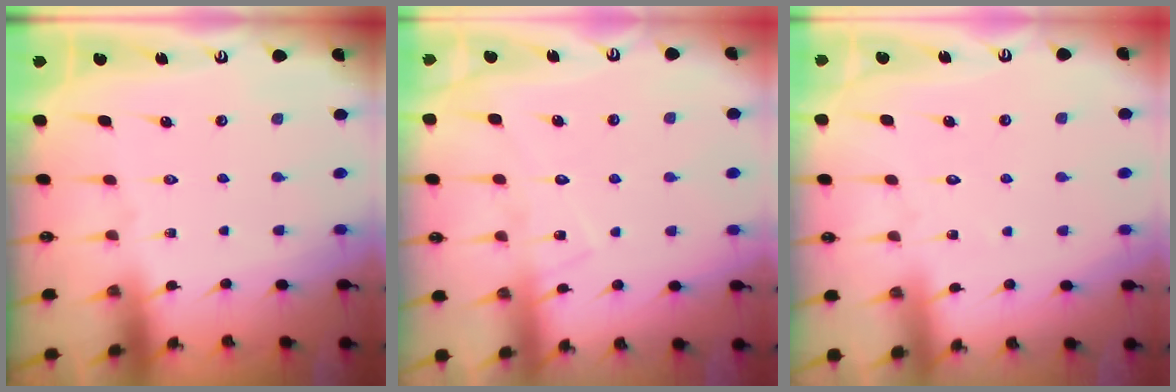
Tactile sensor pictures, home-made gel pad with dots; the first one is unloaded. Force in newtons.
{"total": 9.2, "press": 9.2, "slide": 0.6}
{"total": 2.6, "press": 2.6, "slide": 0.2}